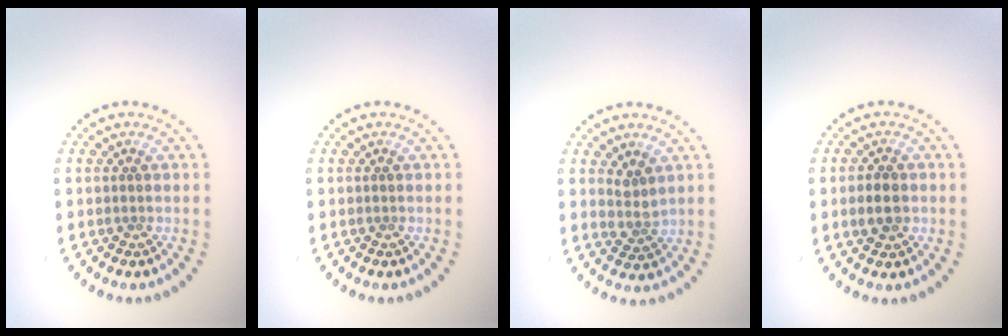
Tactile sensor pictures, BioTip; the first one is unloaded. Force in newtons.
{"total": 0.0}
{"total": 1.9, "press": 1.5, "slide": 1.2}
{"total": 2.5, "press": 2.5, "slide": 0.2}